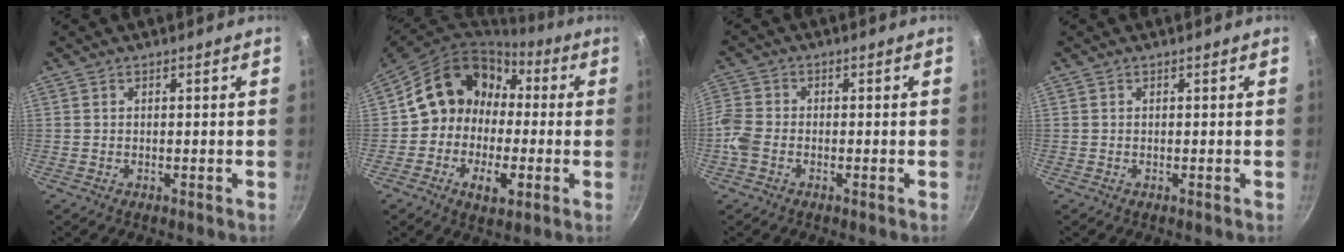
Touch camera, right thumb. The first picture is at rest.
{"total": 17.4, "force": [0.1, 14.3, 9.9], "torque": [-0.146, 0.053, -0.009]}
{"total": 4.7, "force": [-1.9, 3.3, 2.8], "torque": [-0.070, 0.011, -0.053]}
{"total": 0.0}